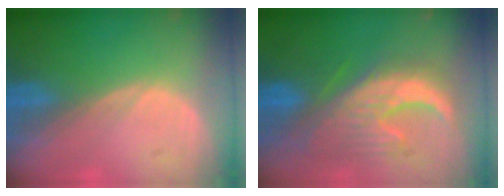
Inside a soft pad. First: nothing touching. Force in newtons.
{"total": 10.0, "press": 9.8, "slide": 1.9}